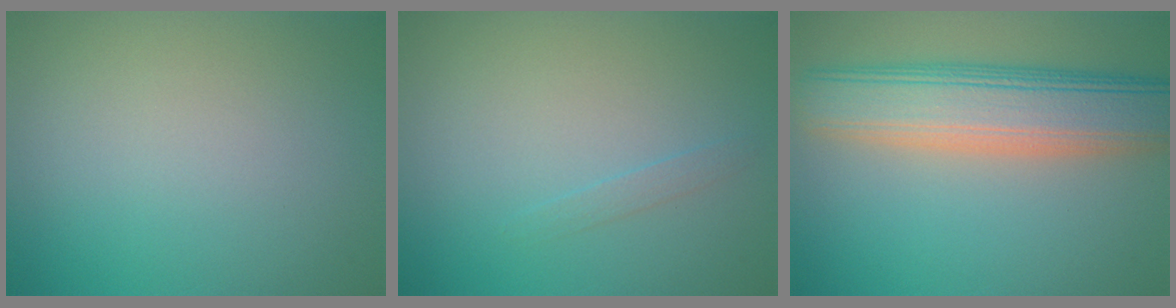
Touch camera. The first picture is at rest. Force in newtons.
{"total": 0.7, "press": 0.7, "slide": 0.1}
{"total": 8.6, "press": 8.6, "slide": 0.4}